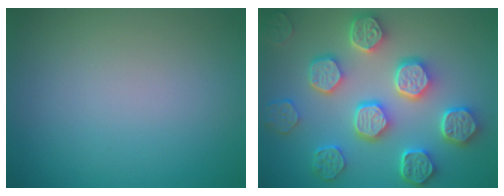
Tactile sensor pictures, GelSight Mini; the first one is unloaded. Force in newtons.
{"total": 8.1, "press": 6.5, "slide": 4.8}